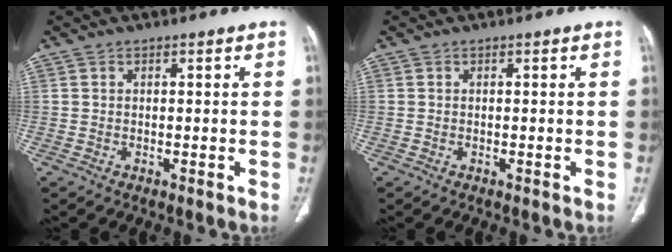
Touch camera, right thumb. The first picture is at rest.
{"total": 0.0}